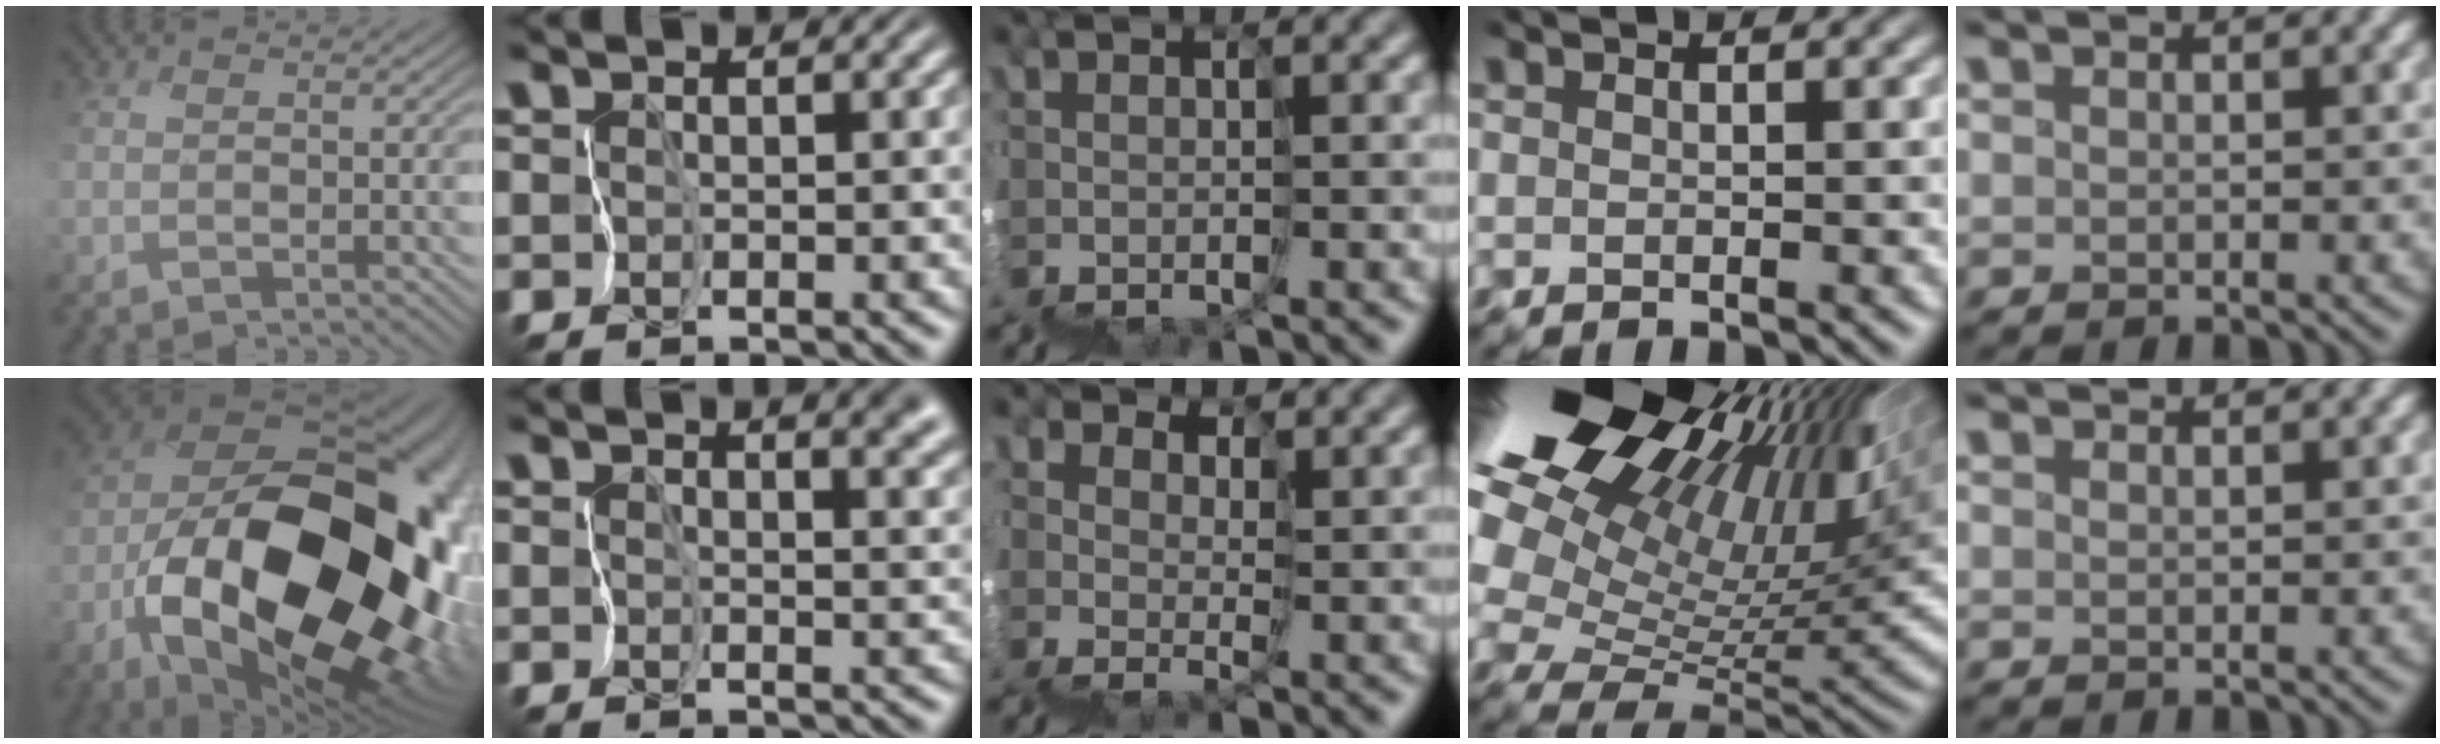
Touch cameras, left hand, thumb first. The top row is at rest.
{"thumb": {"total": 23.5, "force": [-5.6, 14.3, 17.8], "torque": [-0.353, -0.070, -0.055]}, "index": {"total": 4.1, "force": [2.0, 2.0, 3.0], "torque": [-0.029, -0.001, 0.027]}, "middle": {"total": 2.7, "force": [1.0, 2.2, 1.1], "torque": [-0.012, -0.002, 0.023]}, "ring": {"total": 19.4, "force": [11.0, 9.4, 13.0], "torque": [-0.230, 0.040, 0.185]}, "little": {"total": 1.3, "force": [1.3, 0.1, 0.2], "torque": [-0.011, 0.009, 0.021]}}